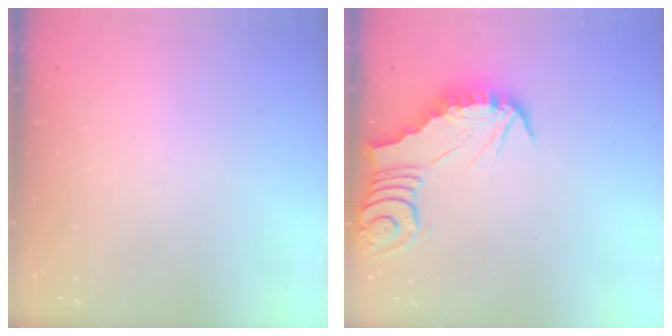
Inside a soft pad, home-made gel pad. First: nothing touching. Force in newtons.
{"total": 2.7, "press": 2.7, "slide": 0.3}